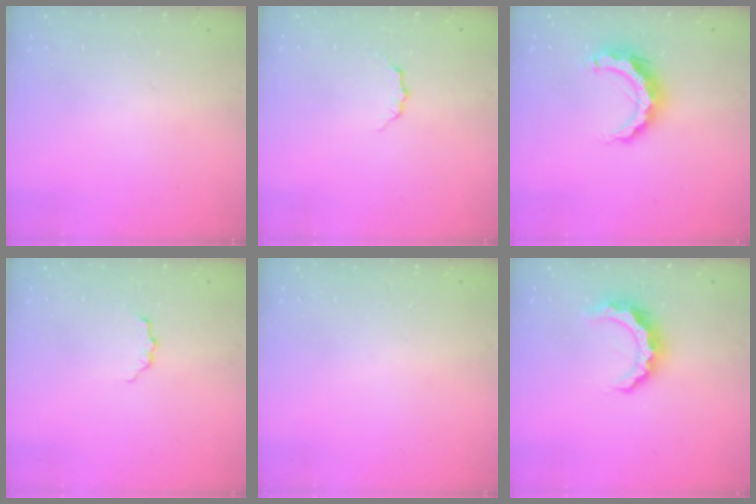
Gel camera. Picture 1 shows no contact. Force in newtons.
{"total": 4.0, "press": 3.9, "slide": 0.4}
{"total": 10.5, "press": 10.5, "slide": 0.6}
{"total": 3.7, "press": 3.7, "slide": 0.4}
{"total": 1.7, "press": 1.7, "slide": 0.1}
{"total": 8.4, "press": 8.4, "slide": 0.3}